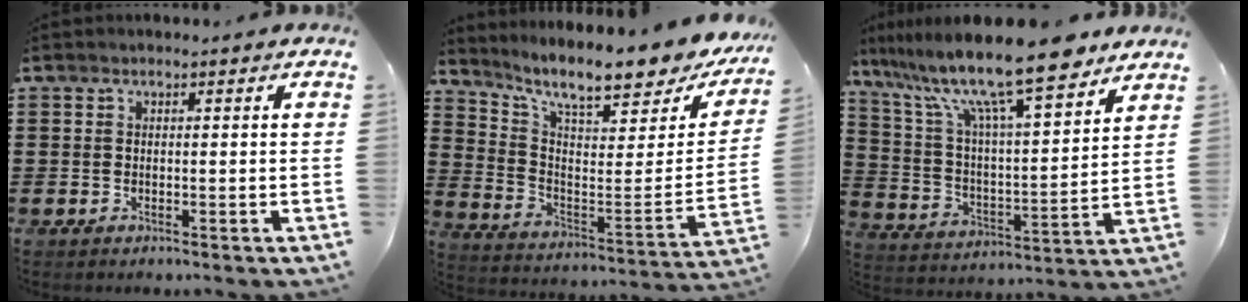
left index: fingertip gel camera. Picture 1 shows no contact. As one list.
[{"total": 10.2, "force": [8.4, 1.0, 5.6], "torque": [-0.122, -0.071, 0.135]}, {"total": 14.7, "force": [11.8, 1.7, 8.6], "torque": [-0.197, -0.058, 0.202]}]